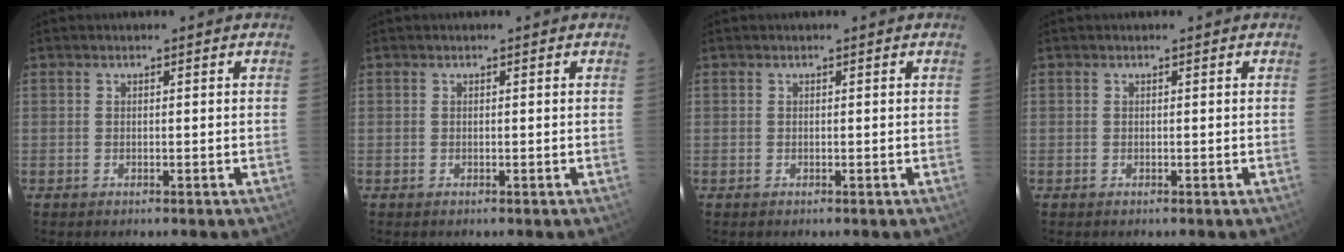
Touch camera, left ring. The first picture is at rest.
{"total": 0.0}
{"total": 0.0}
{"total": 0.0}